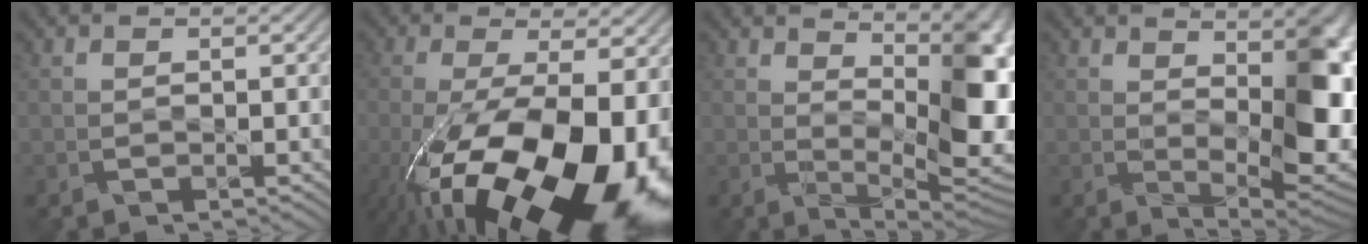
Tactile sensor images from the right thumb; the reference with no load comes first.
{"total": 22.0, "force": [-7.8, 9.9, 18.0], "torque": [-0.293, -0.083, -0.083]}
{"total": 12.9, "force": [3.6, 4.8, 11.4], "torque": [-0.156, 0.012, 0.059]}
{"total": 12.3, "force": [1.6, 5.7, 10.7], "torque": [-0.134, -0.009, 0.040]}